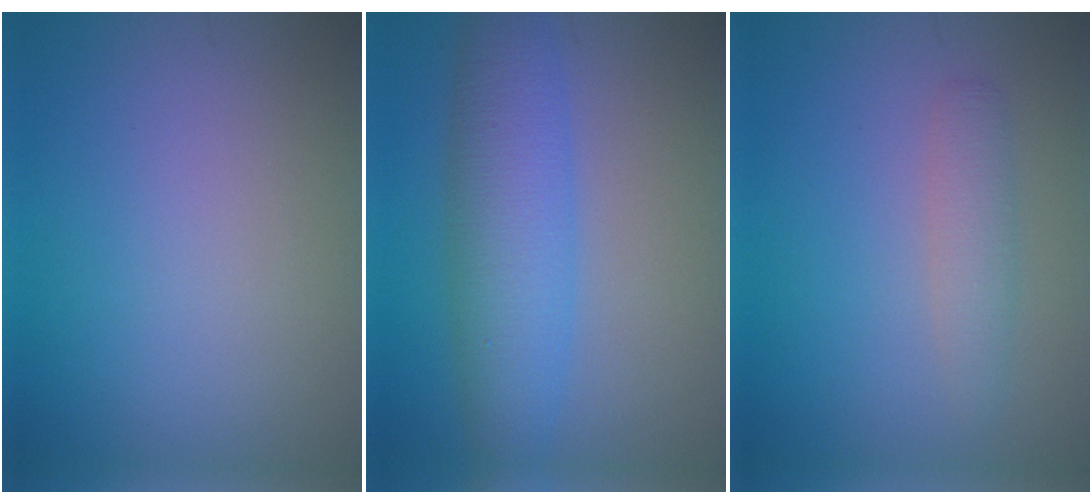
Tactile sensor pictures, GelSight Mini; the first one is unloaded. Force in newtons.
{"total": 6.2, "press": 6.2, "slide": 0.3}
{"total": 1.9, "press": 1.9, "slide": 0.1}